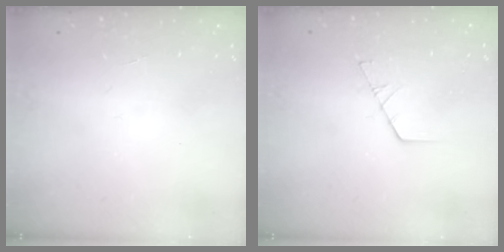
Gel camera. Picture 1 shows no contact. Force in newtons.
{"total": 2.2, "press": 2.2, "slide": 0.0}